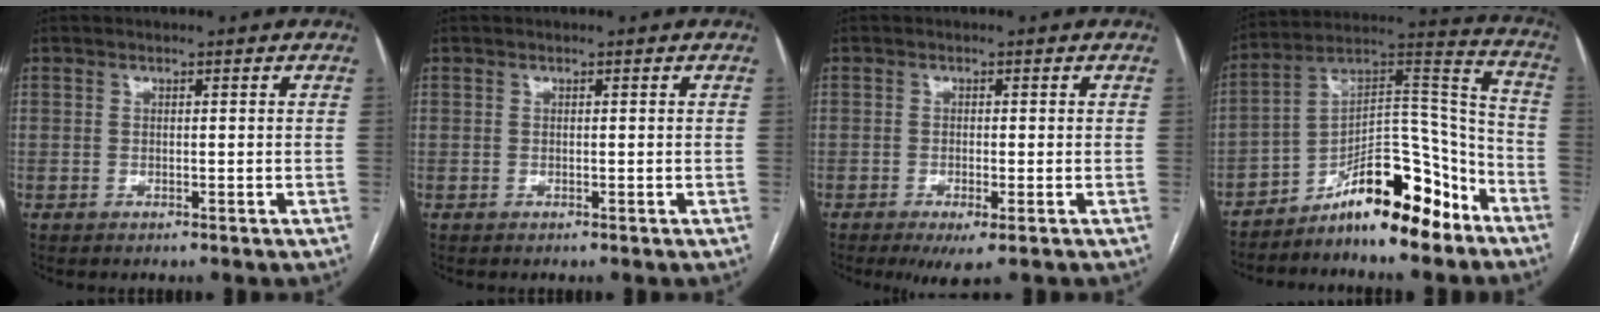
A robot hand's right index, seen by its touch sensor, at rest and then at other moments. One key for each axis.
{"total": 0.0}
{"total": 3.7, "fx": -1.9, "fy": 0.6, "fz": 3.1, "tx": -0.051, "ty": -0.010, "tz": -0.028}
{"total": 15.5, "fx": -10.8, "fy": 4.0, "fz": 10.3, "tx": -0.160, "ty": 0.044, "tz": -0.177}